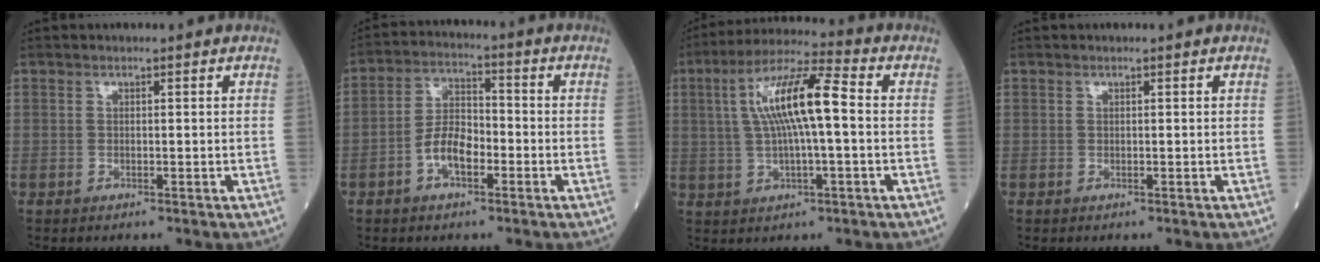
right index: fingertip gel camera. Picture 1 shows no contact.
{"total": 6.5, "force": [-2.6, 3.0, 5.2], "torque": [-0.104, 0.013, -0.052]}
{"total": 11.7, "force": [1.2, 1.7, 11.6], "torque": [-0.221, 0.022, 0.019]}
{"total": 0.0}